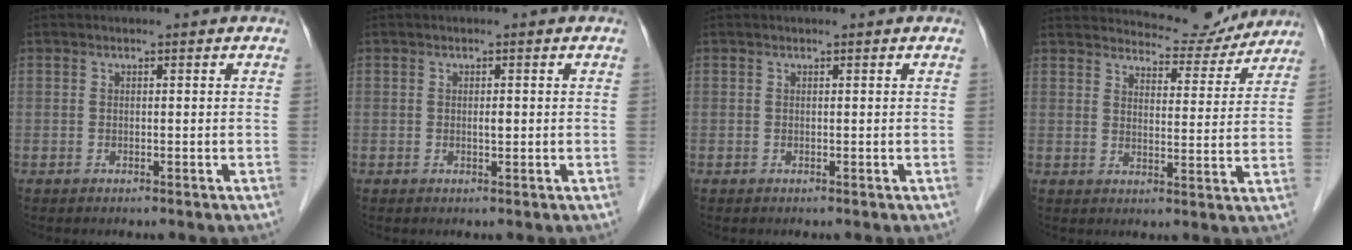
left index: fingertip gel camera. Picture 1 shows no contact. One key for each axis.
{"total": 1.1, "fx": -0.9, "fy": 0.3, "fz": 0.5, "tx": -0.008, "ty": -0.008, "tz": -0.016}
{"total": 0.8, "fx": -0.7, "fy": 0.0, "fz": -0.2, "tx": 0.004, "ty": -0.005, "tz": -0.013}
{"total": 10.8, "fx": 10.3, "fy": 2.7, "fz": 1.5, "tx": -0.011, "ty": -0.011, "tz": 0.124}